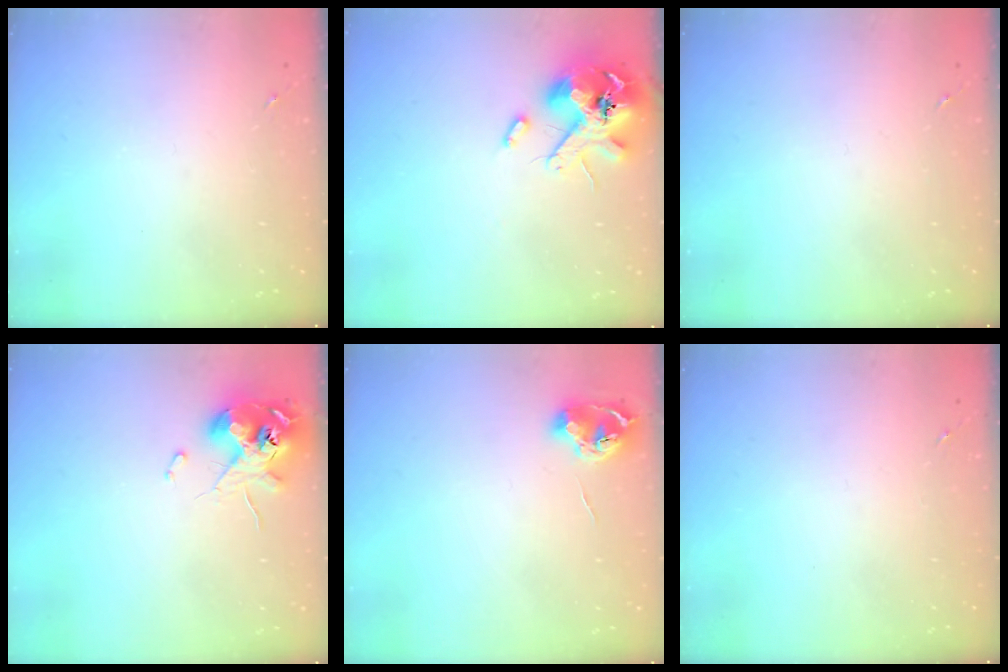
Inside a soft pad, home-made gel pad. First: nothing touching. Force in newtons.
{"total": 15.2, "press": 15.1, "slide": 2.0}
{"total": 0.0}
{"total": 11.6, "press": 11.4, "slide": 1.7}
{"total": 8.0, "press": 8.0, "slide": 0.8}
{"total": 0.0}